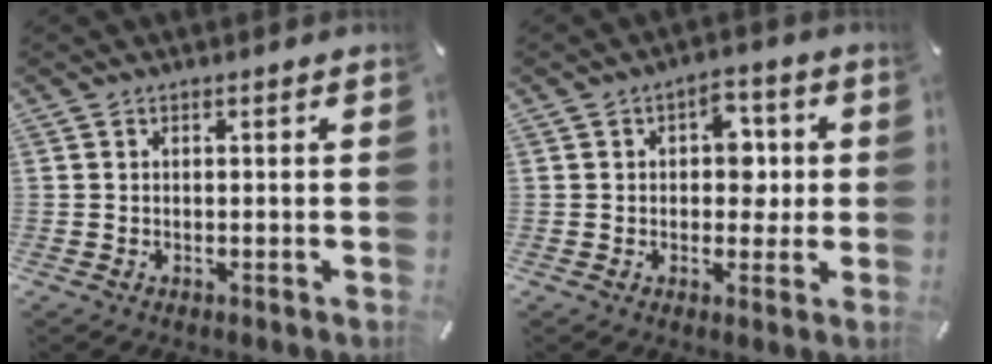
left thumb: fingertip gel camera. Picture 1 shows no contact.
{"total": 7.2, "force": [0.7, 5.3, 4.9], "torque": [-0.053, -0.001, 0.003]}